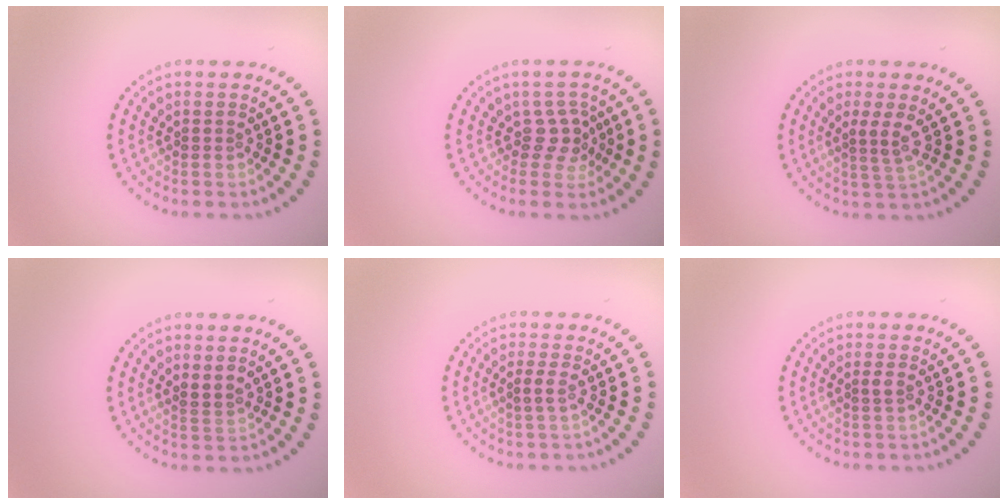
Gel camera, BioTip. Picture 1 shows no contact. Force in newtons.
{"total": 2.0, "press": 1.5, "slide": 1.4}
{"total": 1.8, "press": 1.1, "slide": 1.4}
{"total": 1.2, "press": 1.0, "slide": 0.6}
{"total": 0.9, "press": 0.8, "slide": 0.5}
{"total": 0.9, "press": 0.7, "slide": 0.5}